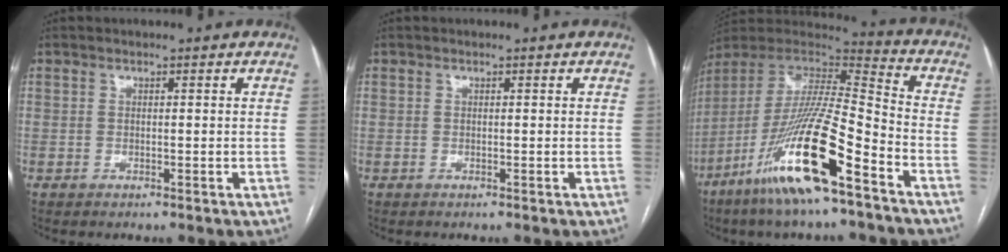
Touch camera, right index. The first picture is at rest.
{"total": 0.0}
{"total": 21.5, "force": [-11.9, 1.9, 17.8], "torque": [-0.373, -0.044, -0.229]}